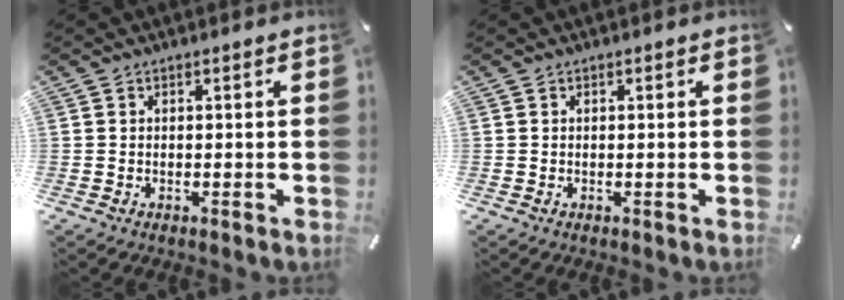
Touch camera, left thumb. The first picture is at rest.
{"total": 0.0}